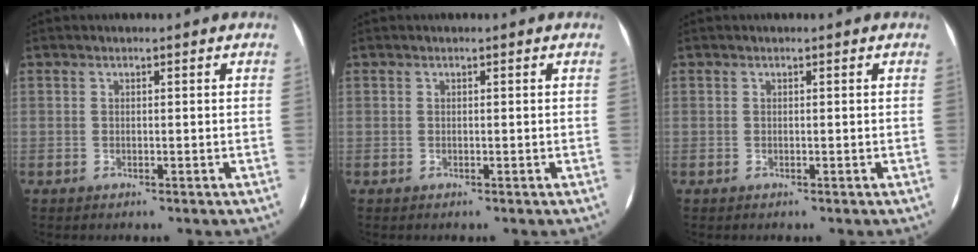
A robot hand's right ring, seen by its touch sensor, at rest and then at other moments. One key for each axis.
{"total": 0.0}
{"total": 0.0}